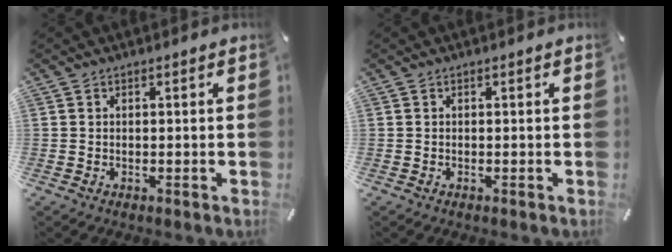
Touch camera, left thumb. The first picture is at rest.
{"total": 0.0}